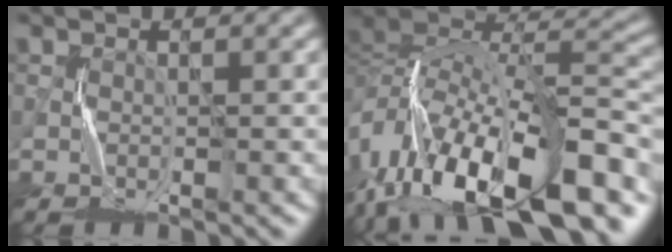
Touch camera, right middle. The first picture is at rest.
{"total": 16.1, "force": [-7.8, 7.2, 12.1], "torque": [-0.217, 0.038, -0.141]}